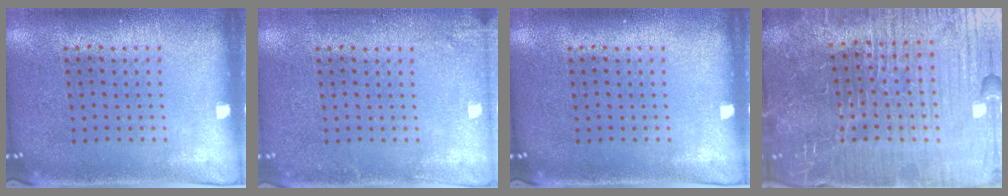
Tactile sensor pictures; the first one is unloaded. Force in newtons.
{"total": 1.6, "press": 1.6, "slide": 0.2}
{"total": 0.0}
{"total": 7.3, "press": 6.6, "slide": 3.3}